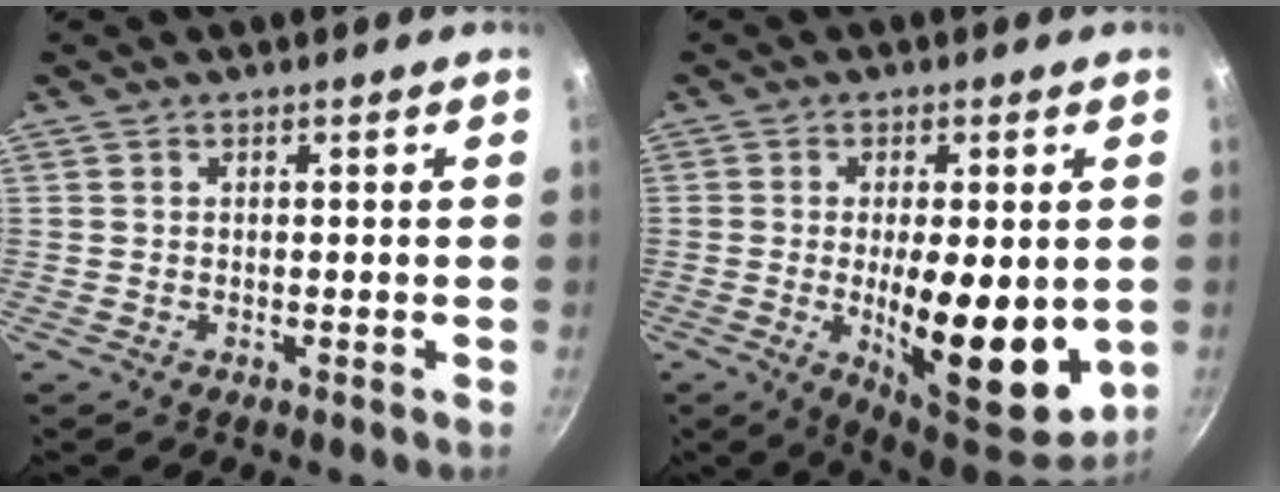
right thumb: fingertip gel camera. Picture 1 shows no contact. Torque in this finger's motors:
{"motor_torque": [2.03, 2.43, 1.94, -0.23, 0.55]}